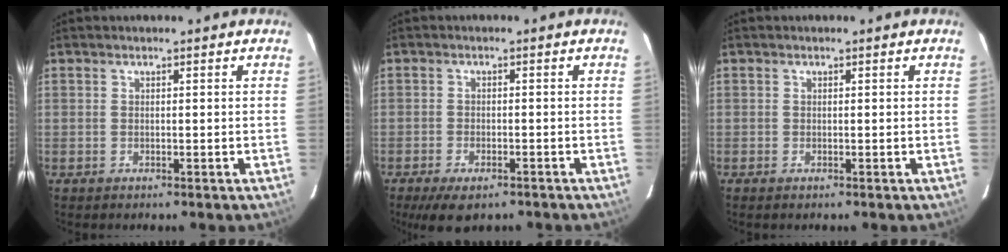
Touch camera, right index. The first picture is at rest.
{"total": 7.4, "force": [-5.3, 2.9, 4.3], "torque": [-0.096, -0.023, -0.084]}
{"total": 0.0}